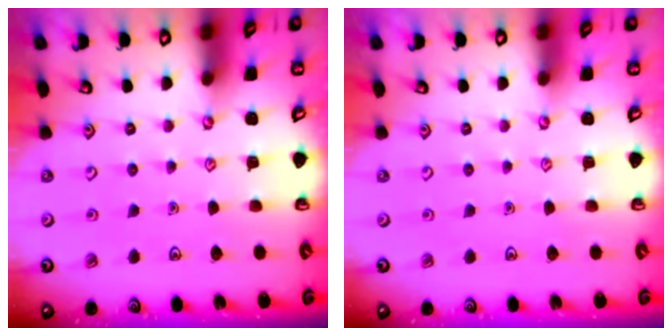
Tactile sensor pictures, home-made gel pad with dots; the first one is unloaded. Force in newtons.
{"total": 0.0}